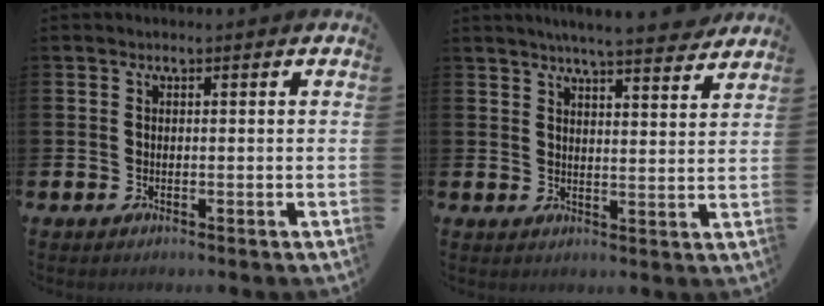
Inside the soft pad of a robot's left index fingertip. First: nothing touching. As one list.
[{"total": 6.1, "force": [5.9, -0.3, 1.7], "torque": [-0.039, -0.032, 0.102]}]